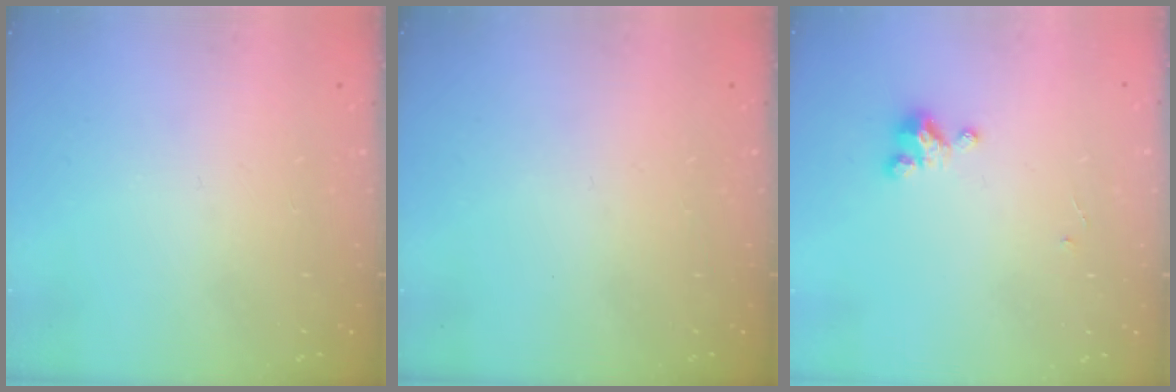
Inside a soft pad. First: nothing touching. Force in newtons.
{"total": 0.0}
{"total": 2.7, "press": 2.7, "slide": 0.3}